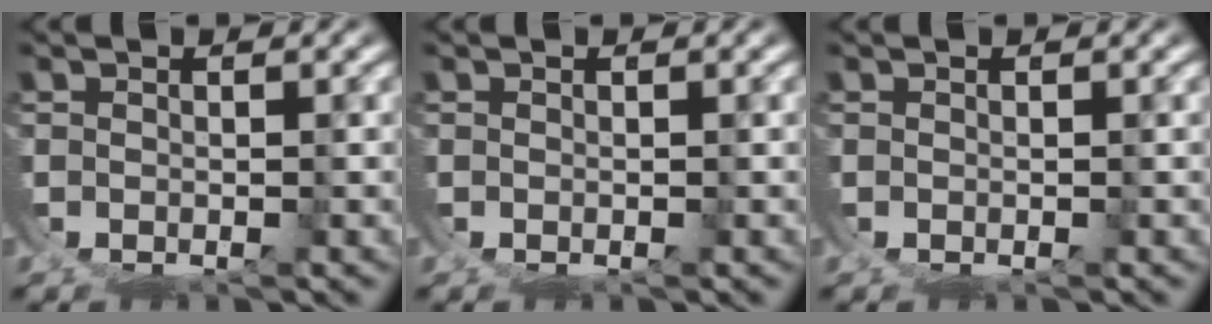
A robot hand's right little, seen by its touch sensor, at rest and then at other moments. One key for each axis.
{"total": 0.0}
{"total": 0.0}